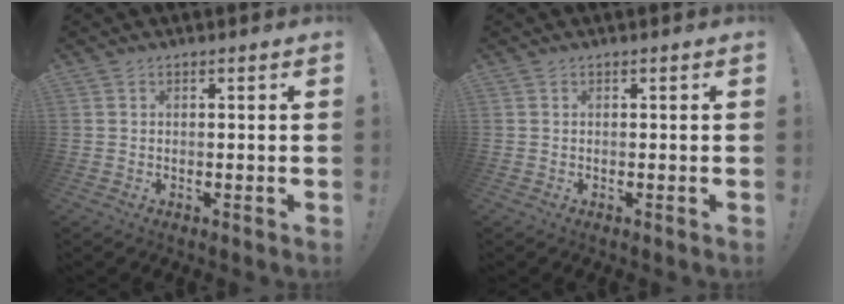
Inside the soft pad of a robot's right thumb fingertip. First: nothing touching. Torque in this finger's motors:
{"motor_torque": [-0.11, -0.02, 0.00, 0.00, 0.00]}